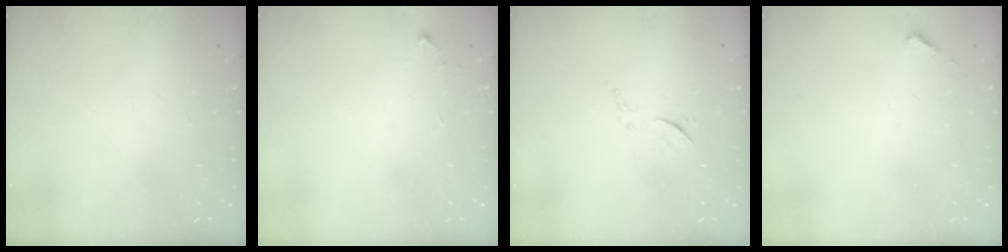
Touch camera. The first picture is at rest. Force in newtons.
{"total": 2.6, "press": 2.6, "slide": 0.4}
{"total": 6.9, "press": 6.9, "slide": 0.4}
{"total": 2.1, "press": 2.1, "slide": 0.2}